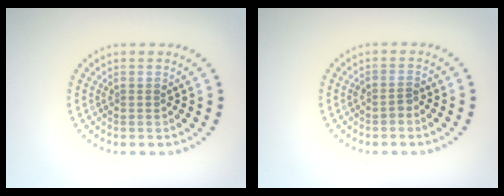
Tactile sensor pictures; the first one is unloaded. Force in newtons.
{"total": 1.1, "press": 0.9, "slide": 0.7}